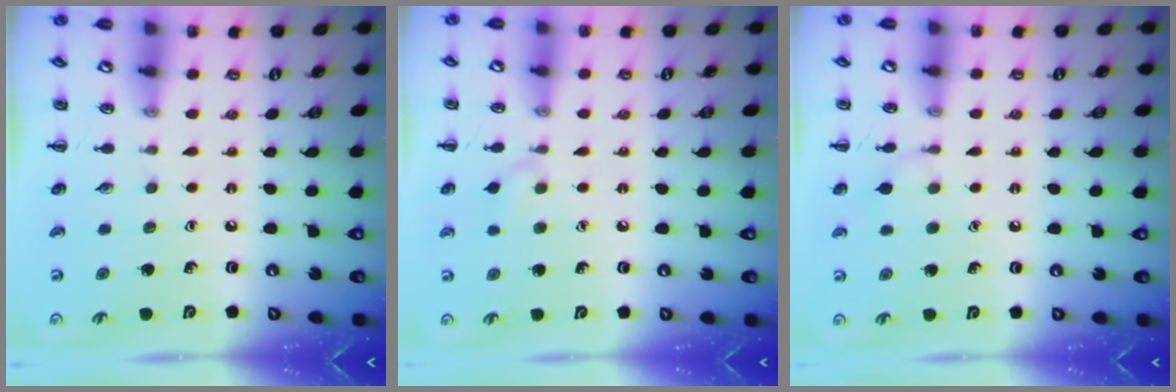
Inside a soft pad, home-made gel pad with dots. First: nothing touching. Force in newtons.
{"total": 4.8, "press": 4.4, "slide": 1.8}
{"total": 5.5, "press": 5.1, "slide": 2.0}